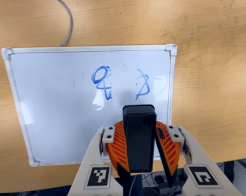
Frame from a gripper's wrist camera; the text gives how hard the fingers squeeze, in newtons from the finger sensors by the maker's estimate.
{"total": 9.9, "left": 9.4, "right": 10.5}